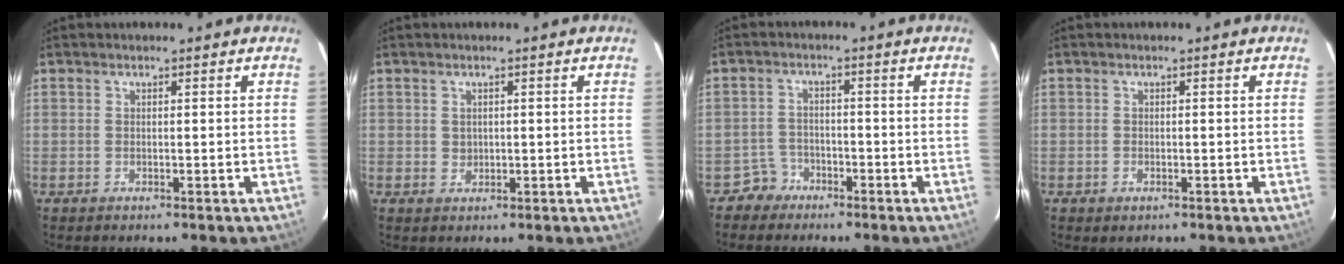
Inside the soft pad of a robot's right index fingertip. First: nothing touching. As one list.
[{"total": 1.1, "force": [0.2, 1.0, 0.4], "torque": [-0.006, 0.002, 0.009]}, {"total": 3.2, "force": [-2.3, 2.2, -0.7], "torque": [0.014, 0.012, -0.043]}, {"total": 0.9, "force": [-0.5, 0.5, 0.5], "torque": [-0.011, 0.000, -0.001]}]